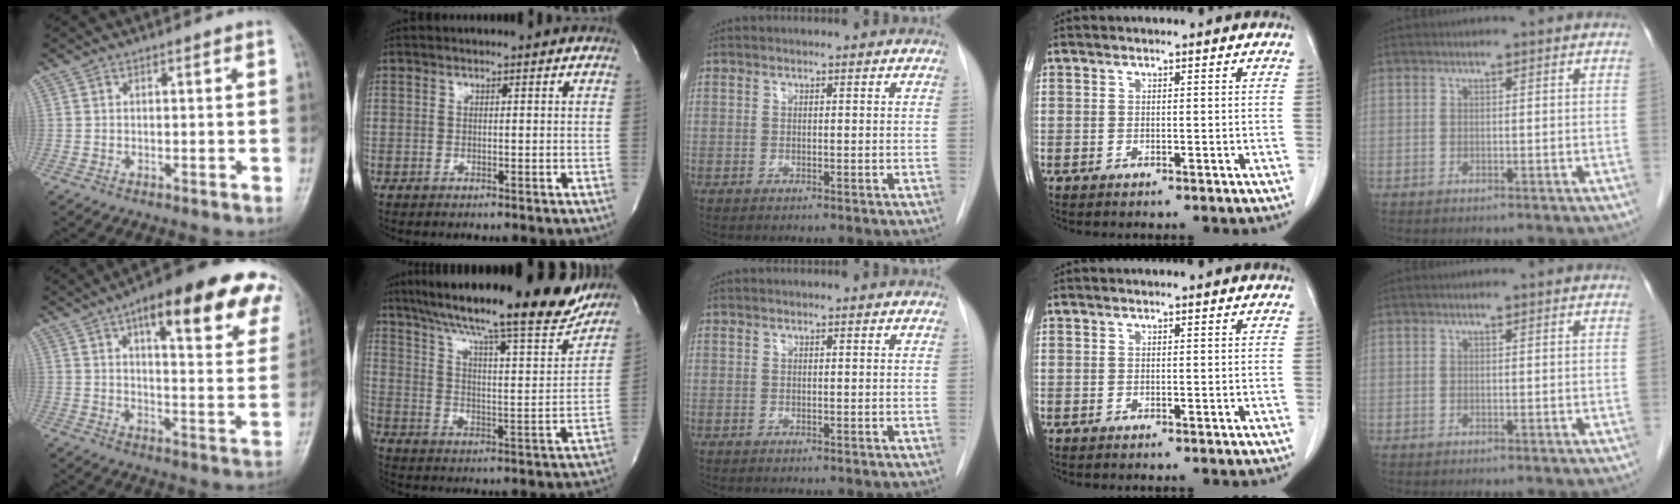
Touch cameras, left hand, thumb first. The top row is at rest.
{"thumb": {"total": 23.4, "force": [13.3, 7.5, 17.8], "torque": [-0.200, -0.023, 0.168]}, "index": {"total": 23.9, "force": [20.5, 2.5, 12.0], "torque": [-0.199, -0.022, 0.289]}}